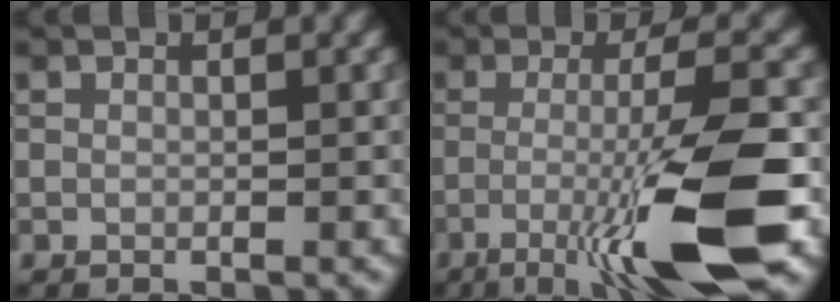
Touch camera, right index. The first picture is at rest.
{"total": 9.6, "force": [-3.7, 1.1, 8.8], "torque": [-0.134, 0.004, -0.072]}